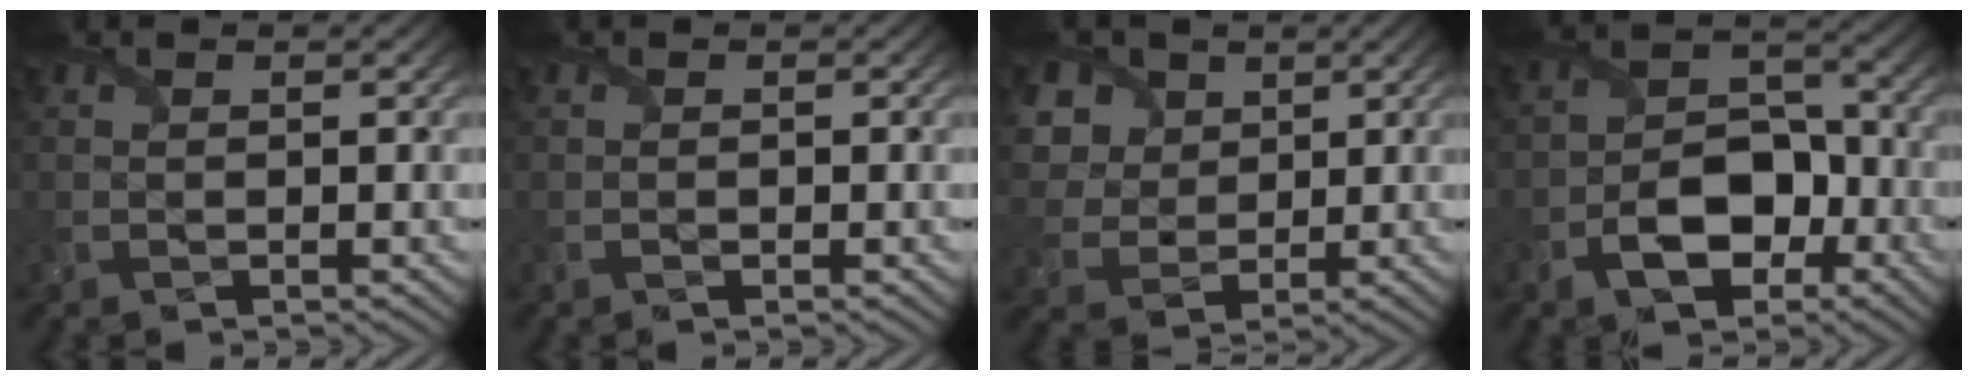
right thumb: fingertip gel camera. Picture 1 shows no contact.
{"total": 0.6, "force": [-0.3, 0.4, 0.3], "torque": [-0.005, -0.005, -0.004]}
{"total": 9.4, "force": [4.2, 7.1, 4.4], "torque": [-0.156, 0.013, 0.089]}
{"total": 7.7, "force": [-3.5, 4.8, 4.9], "torque": [-0.083, -0.002, -0.066]}